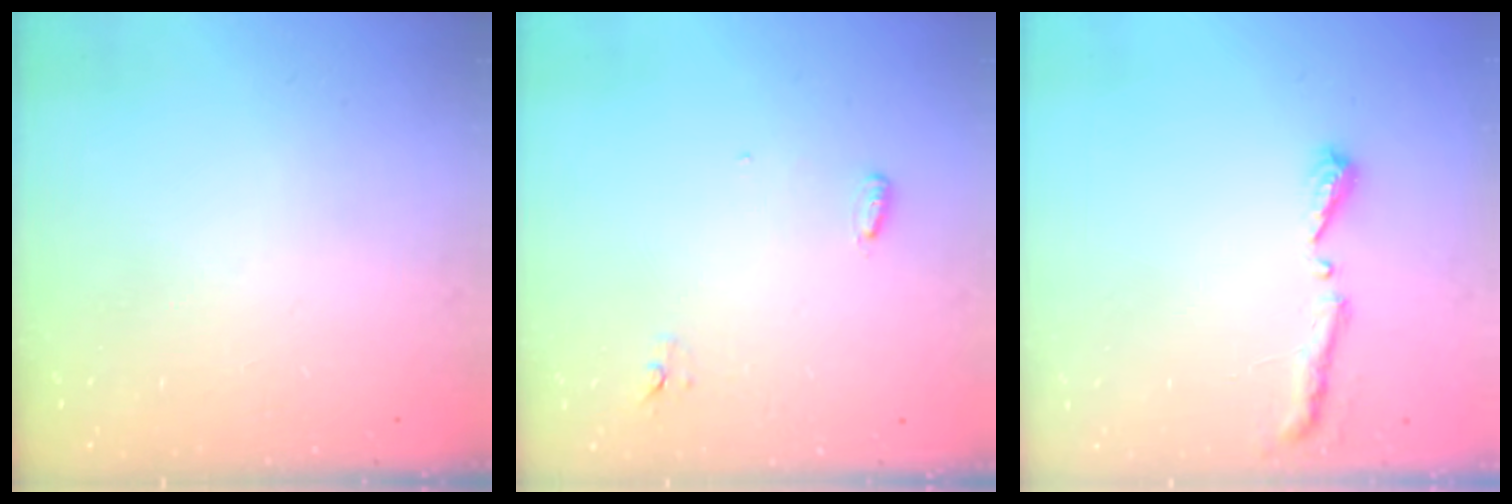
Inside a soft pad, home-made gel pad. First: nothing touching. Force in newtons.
{"total": 3.6, "press": 3.5, "slide": 0.9}
{"total": 5.1, "press": 5.0, "slide": 0.6}